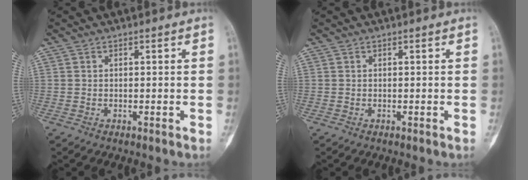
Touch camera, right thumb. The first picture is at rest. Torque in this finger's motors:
{"motor_torque": [0.02, 0.02, 0.00, 0.00, 0.00]}